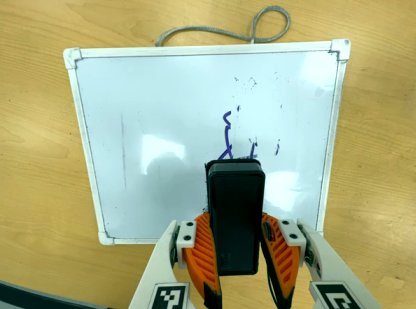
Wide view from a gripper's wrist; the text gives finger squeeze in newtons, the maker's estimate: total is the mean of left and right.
{"total": 8.5, "left": 7.5, "right": 9.4}